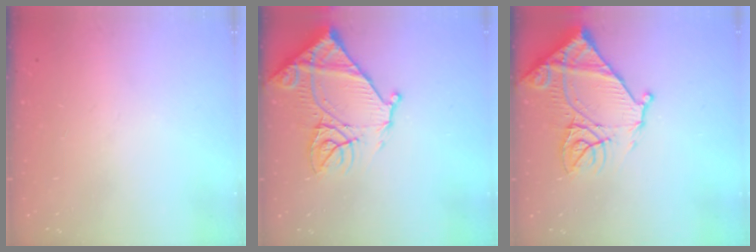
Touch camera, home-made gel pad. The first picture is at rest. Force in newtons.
{"total": 17.7, "press": 17.6, "slide": 1.9}
{"total": 17.7, "press": 17.6, "slide": 1.9}